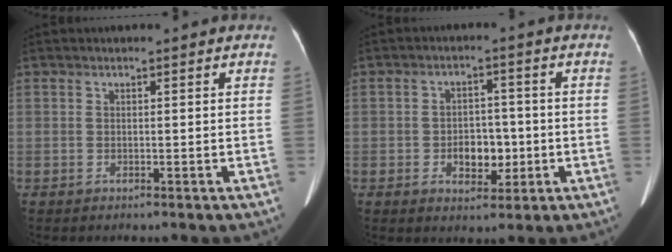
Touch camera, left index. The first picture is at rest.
{"total": 5.2, "force": [-1.2, 3.4, 3.8], "torque": [-0.059, 0.008, -0.013]}